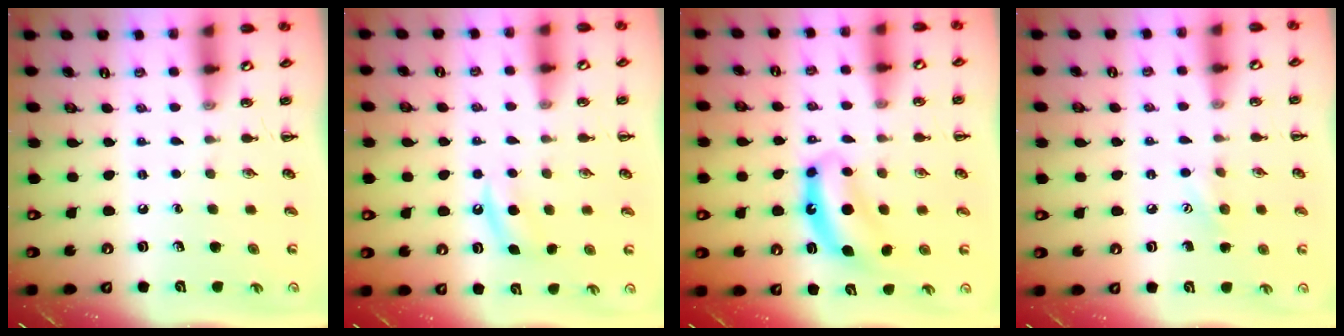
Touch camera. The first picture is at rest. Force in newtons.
{"total": 6.1, "press": 5.8, "slide": 1.8}
{"total": 8.2, "press": 8.0, "slide": 1.6}
{"total": 6.0, "press": 5.8, "slide": 1.5}